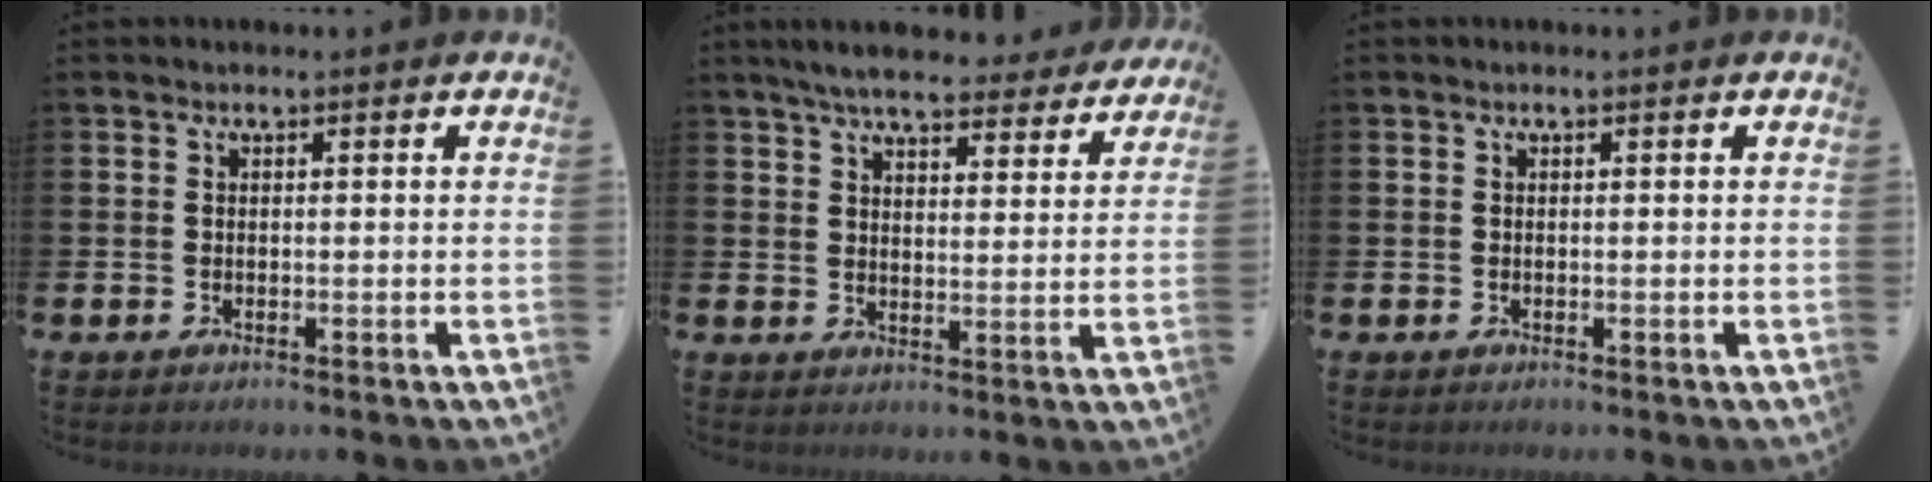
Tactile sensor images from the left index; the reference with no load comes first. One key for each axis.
{"total": 6.7, "fx": 6.3, "fy": 1.1, "fz": 2.0, "tx": -0.045, "ty": -0.033, "tz": 0.108}
{"total": 0.0}